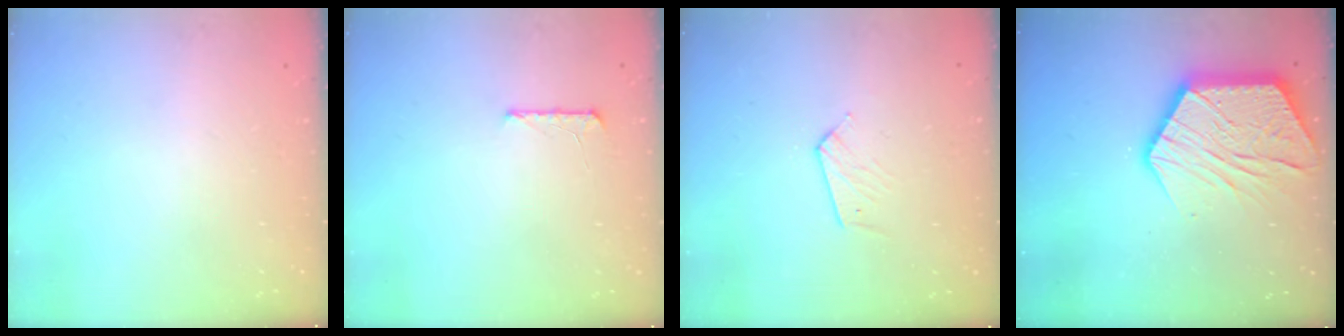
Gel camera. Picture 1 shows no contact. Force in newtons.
{"total": 5.2, "press": 5.1, "slide": 0.5}
{"total": 3.9, "press": 3.9, "slide": 0.3}
{"total": 19.2, "press": 19.1, "slide": 1.5}